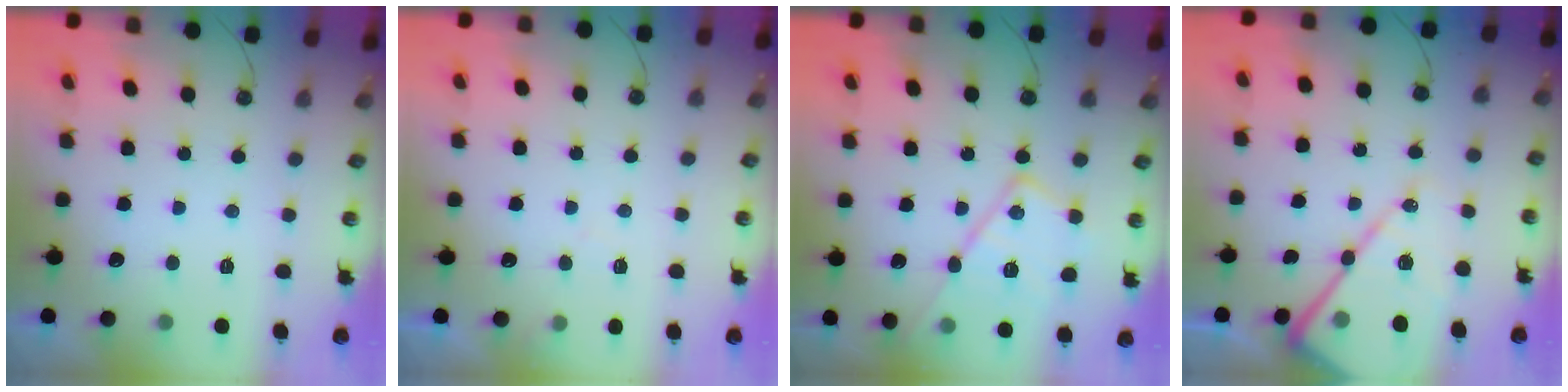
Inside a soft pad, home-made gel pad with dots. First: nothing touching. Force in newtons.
{"total": 5.4, "press": 5.3, "slide": 0.6}
{"total": 16.7, "press": 16.7, "slide": 1.3}
{"total": 18.3, "press": 18.2, "slide": 1.9}